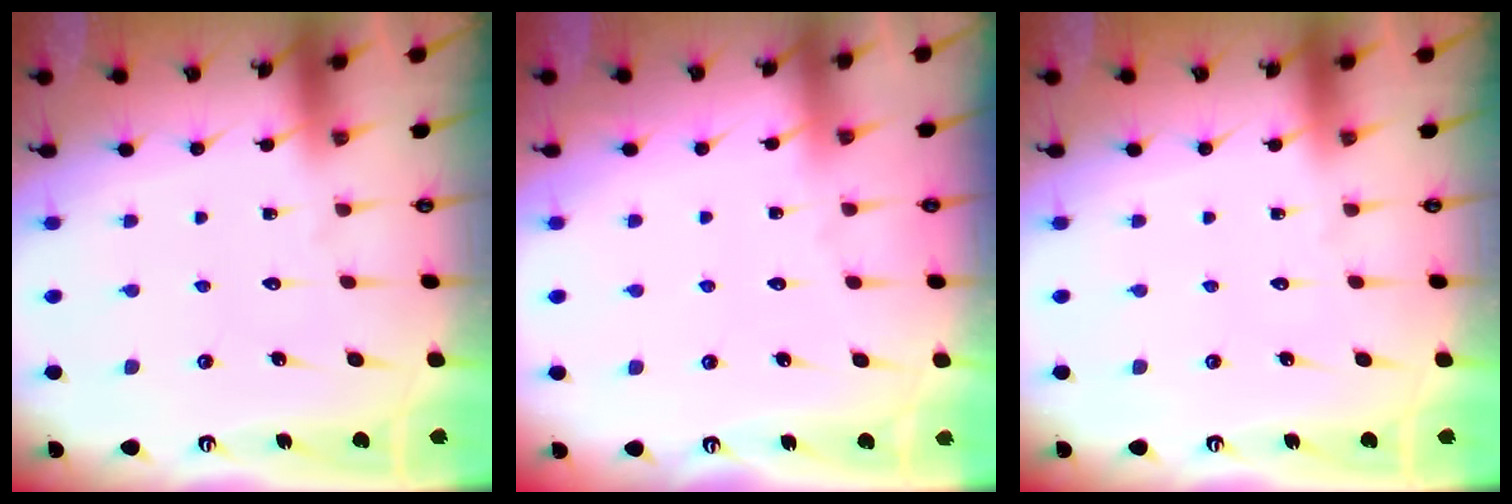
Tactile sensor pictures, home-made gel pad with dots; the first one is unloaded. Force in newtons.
{"total": 2.2, "press": 2.2, "slide": 0.3}
{"total": 0.0}